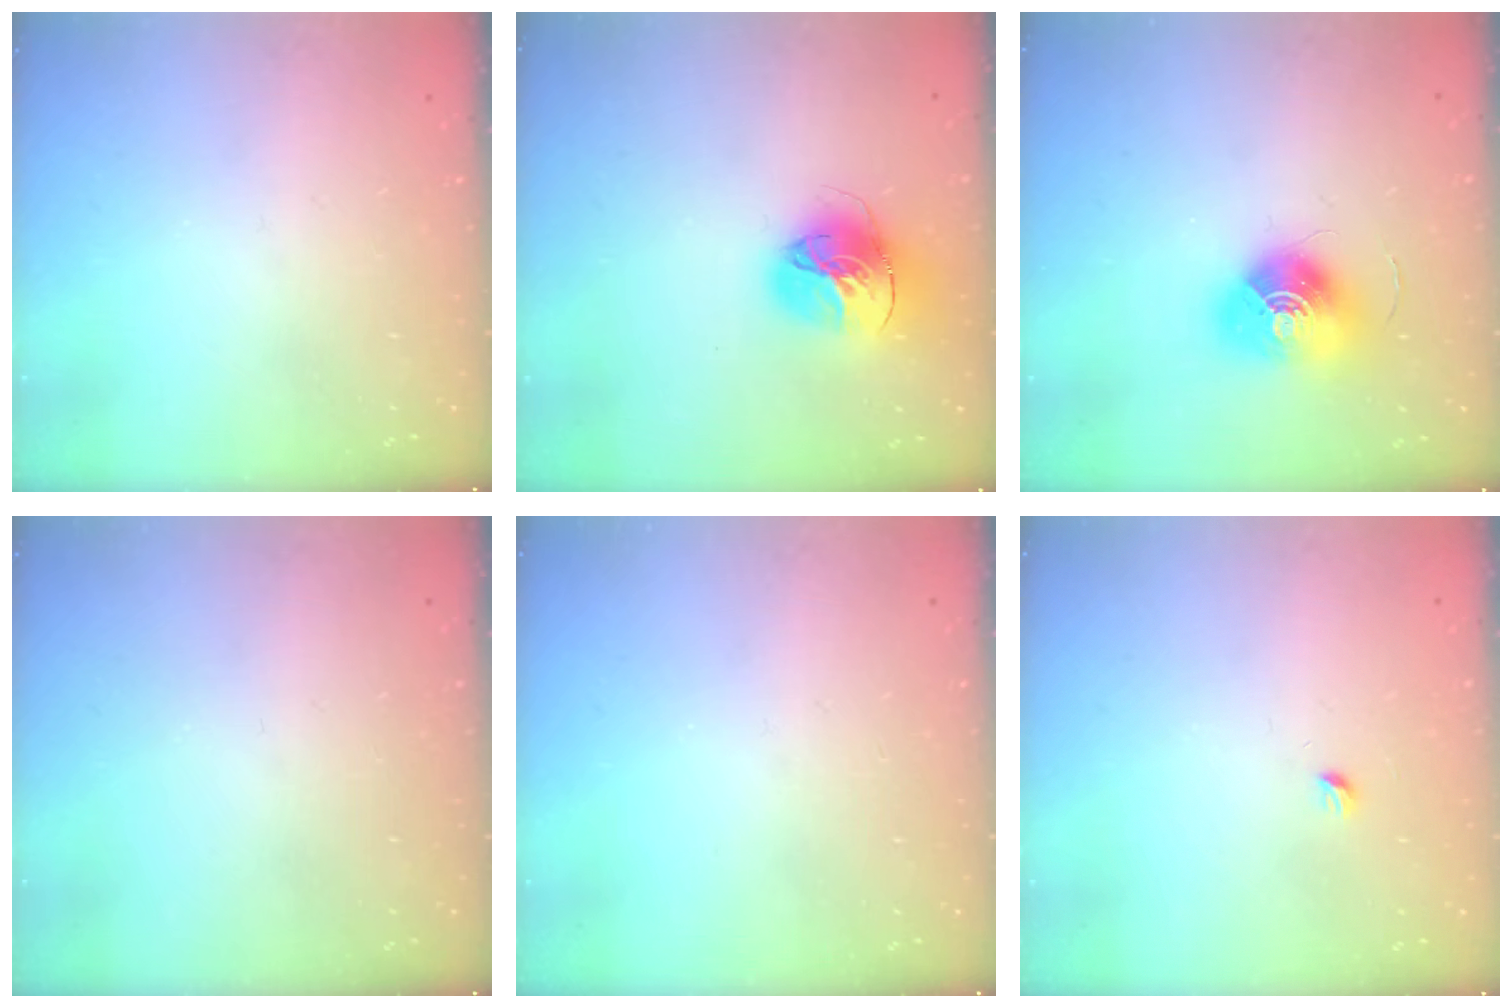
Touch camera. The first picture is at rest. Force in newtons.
{"total": 16.4, "press": 16.4, "slide": 1.6}
{"total": 13.5, "press": 13.5, "slide": 0.6}
{"total": 0.0}
{"total": 0.0}
{"total": 2.9, "press": 2.9, "slide": 0.4}